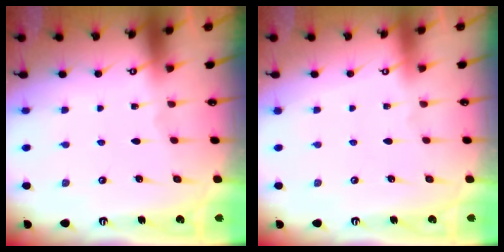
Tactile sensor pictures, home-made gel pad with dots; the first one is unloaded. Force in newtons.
{"total": 3.9, "press": 3.9, "slide": 0.1}